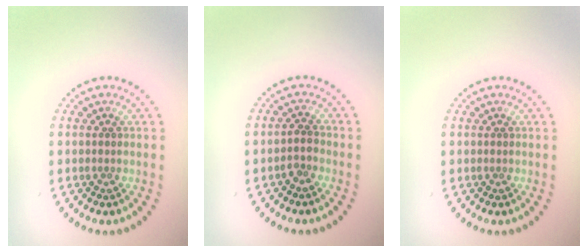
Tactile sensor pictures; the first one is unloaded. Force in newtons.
{"total": 1.2, "press": 0.9, "slide": 0.8}
{"total": 0.0}